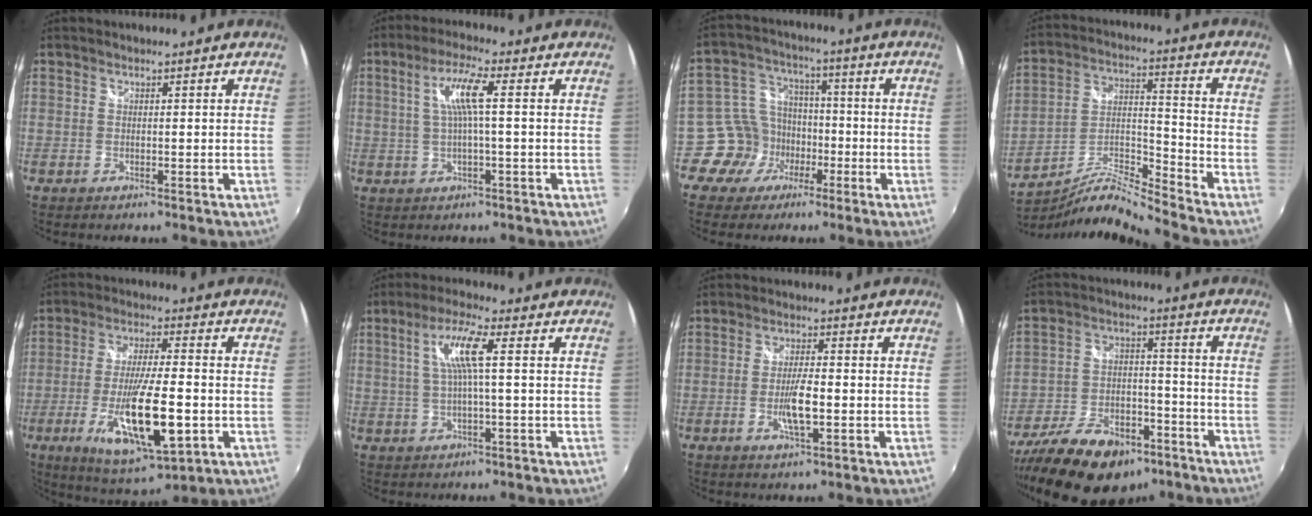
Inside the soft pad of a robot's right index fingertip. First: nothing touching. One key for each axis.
{"total": 6.4, "fx": 0.8, "fy": 0.1, "fz": 6.3, "tx": -0.122, "ty": 0.004, "tz": 0.020}
{"total": 9.2, "fx": -4.4, "fy": 7.9, "fz": 1.7, "tx": -0.053, "ty": 0.034, "tz": -0.070}
{"total": 11.0, "fx": -10.1, "fy": -1.3, "fz": 4.1, "tx": -0.088, "ty": 0.010, "tz": -0.194}
{"total": 17.6, "fx": -5.1, "fy": 4.1, "fz": 16.3, "tx": -0.312, "ty": -0.035, "tz": -0.081}
{"total": 7.2, "fx": 1.3, "fy": 0.3, "fz": 7.1, "tx": -0.134, "ty": 0.006, "tz": 0.027}
{"total": 6.9, "fx": -1.9, "fy": 1.4, "fz": 6.4, "tx": -0.126, "ty": -0.004, "tz": -0.033}
{"total": 20.4, "fx": -13.7, "fy": 10.8, "fz": 10.7, "tx": -0.221, "ty": -0.005, "tz": -0.210}